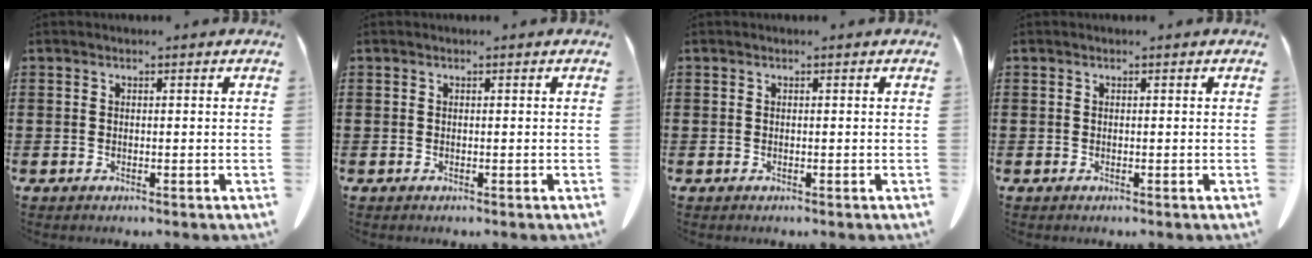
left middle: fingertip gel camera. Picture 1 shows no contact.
{"total": 0.0}
{"total": 0.0}
{"total": 0.0}